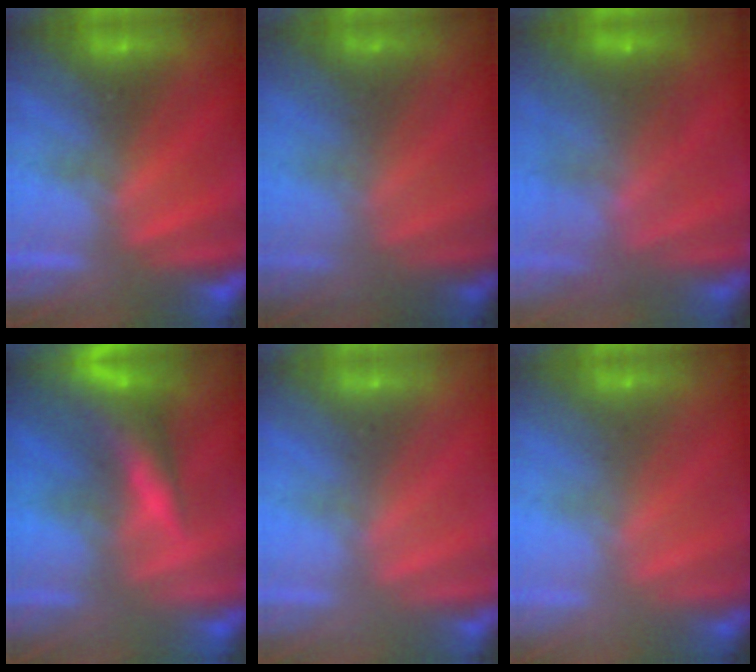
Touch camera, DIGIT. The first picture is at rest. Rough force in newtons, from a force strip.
{"total": 1.7}
{"total": 8.7}
{"total": 7.8}
{"total": 3.1}
{"total": 2.5}